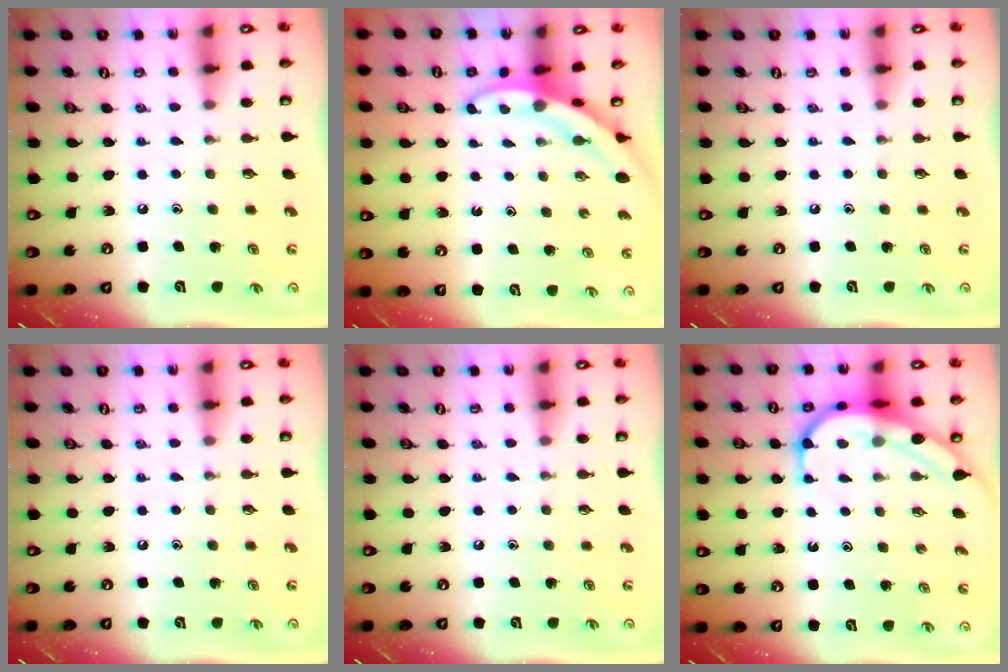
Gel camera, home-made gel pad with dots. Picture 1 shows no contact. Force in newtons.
{"total": 3.2, "press": 3.1, "slide": 0.3}
{"total": 0.0}
{"total": 0.0}
{"total": 0.0}
{"total": 8.1, "press": 8.0, "slide": 0.6}